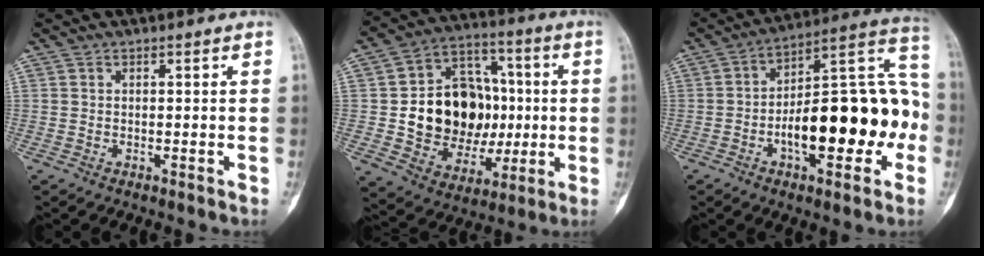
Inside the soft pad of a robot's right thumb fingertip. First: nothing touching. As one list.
[{"total": 20.9, "force": [0.1, 15.7, 13.7], "torque": [-0.170, 0.021, 0.018]}, {"total": 23.5, "force": [-4.8, 9.9, 20.7], "torque": [-0.281, 0.050, -0.073]}]